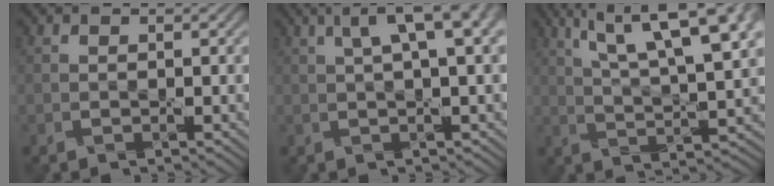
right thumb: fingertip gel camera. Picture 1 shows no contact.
{"total": 7.0, "force": [2.7, 1.5, 6.3], "torque": [-0.087, 0.027, 0.045]}
{"total": 15.4, "force": [7.7, 4.6, 12.5], "torque": [-0.210, 0.016, 0.123]}